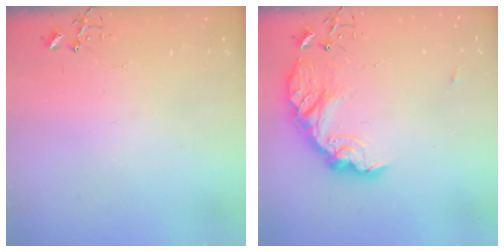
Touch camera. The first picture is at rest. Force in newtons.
{"total": 15.7, "press": 15.7, "slide": 1.0}